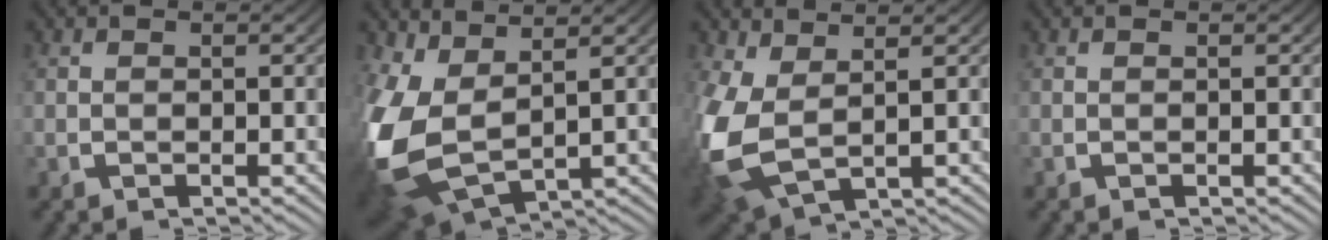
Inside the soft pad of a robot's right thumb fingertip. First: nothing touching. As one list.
[{"total": 12.0, "force": [-1.3, 8.6, 8.3], "torque": [-0.245, -0.068, 0.017]}, {"total": 8.0, "force": [-0.4, 5.5, 5.8], "torque": [-0.169, -0.039, 0.024]}, {"total": 0.0}]